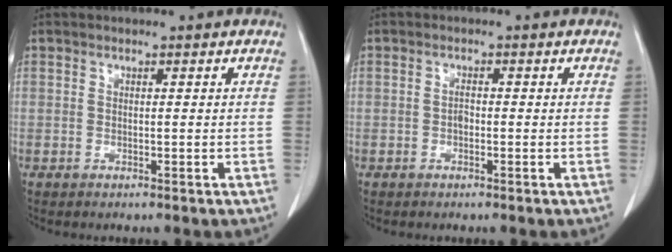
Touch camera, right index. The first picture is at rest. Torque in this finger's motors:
{"motor_torque": [0.23, -0.09, 0.00, 0.01]}